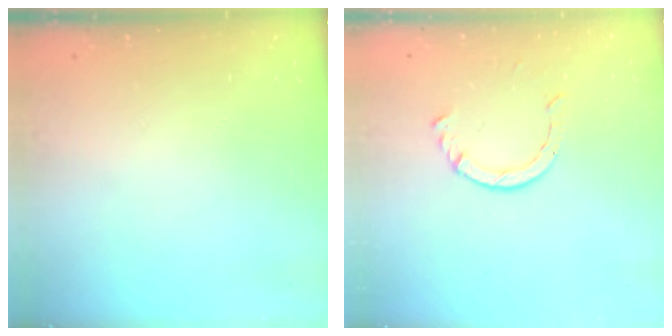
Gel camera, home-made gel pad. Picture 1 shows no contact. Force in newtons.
{"total": 2.3, "press": 2.3, "slide": 0.2}